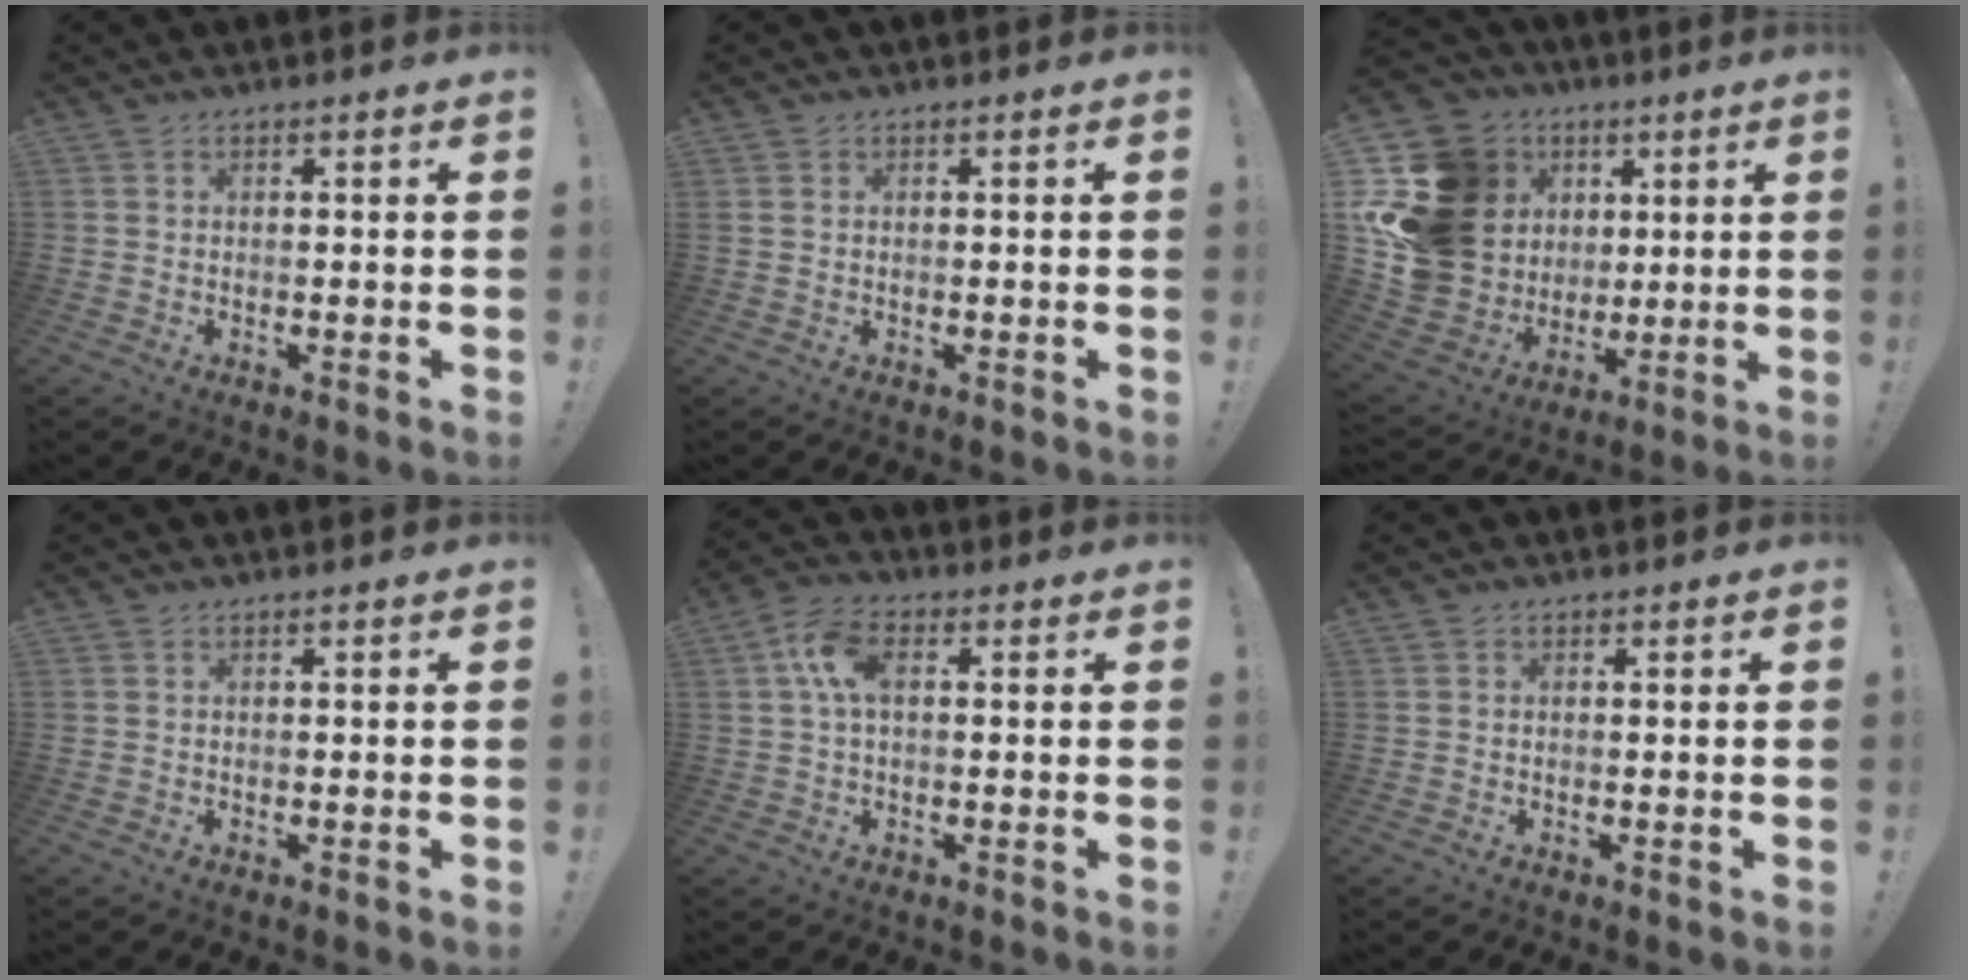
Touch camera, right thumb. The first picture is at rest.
{"total": 0.9, "force": [0.4, 0.6, 0.6], "torque": [-0.017, 0.004, 0.009]}
{"total": 22.5, "force": [4.6, 19.3, 10.8], "torque": [-0.207, -0.023, 0.139]}
{"total": 0.0}
{"total": 8.4, "force": [1.7, 4.8, 6.6], "torque": [-0.129, 0.009, 0.031]}
{"total": 0.0}